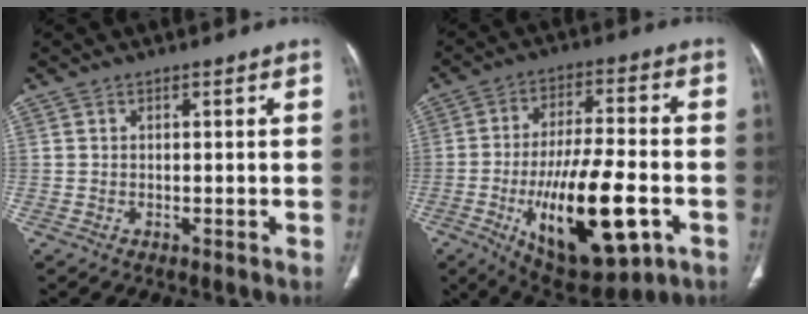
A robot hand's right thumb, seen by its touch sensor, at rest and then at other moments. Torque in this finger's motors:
{"motor_torque": [-0.19, 1.11, 2.00, -0.77, 0.17]}